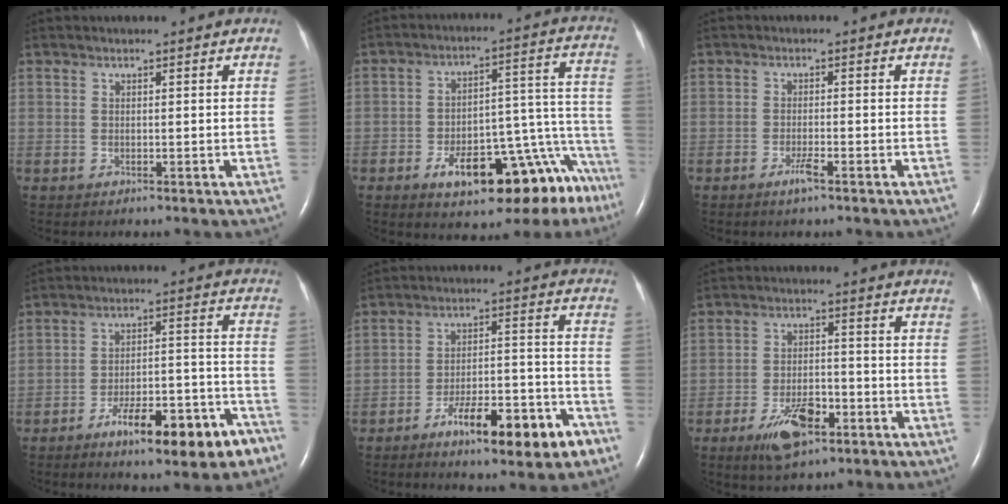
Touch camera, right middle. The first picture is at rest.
{"total": 19.7, "force": [-13.6, 6.0, 12.9], "torque": [-0.077, 0.060, -0.181]}
{"total": 2.2, "force": [-1.4, 0.1, 1.6], "torque": [-0.035, -0.002, -0.027]}
{"total": 13.3, "force": [-8.4, 3.3, 9.8], "torque": [-0.138, 0.020, -0.119]}
{"total": 12.8, "force": [-7.7, 2.9, 9.8], "torque": [-0.148, 0.014, -0.110]}
{"total": 7.6, "force": [-4.3, 2.9, 5.6], "torque": [-0.108, -0.005, -0.071]}